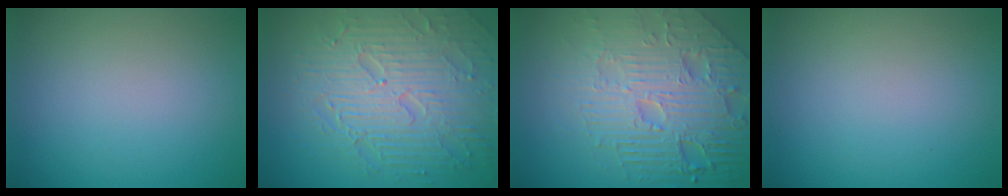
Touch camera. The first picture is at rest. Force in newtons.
{"total": 8.9, "press": 6.3, "slide": 6.3}
{"total": 8.6, "press": 6.3, "slide": 5.9}
{"total": 0.0}